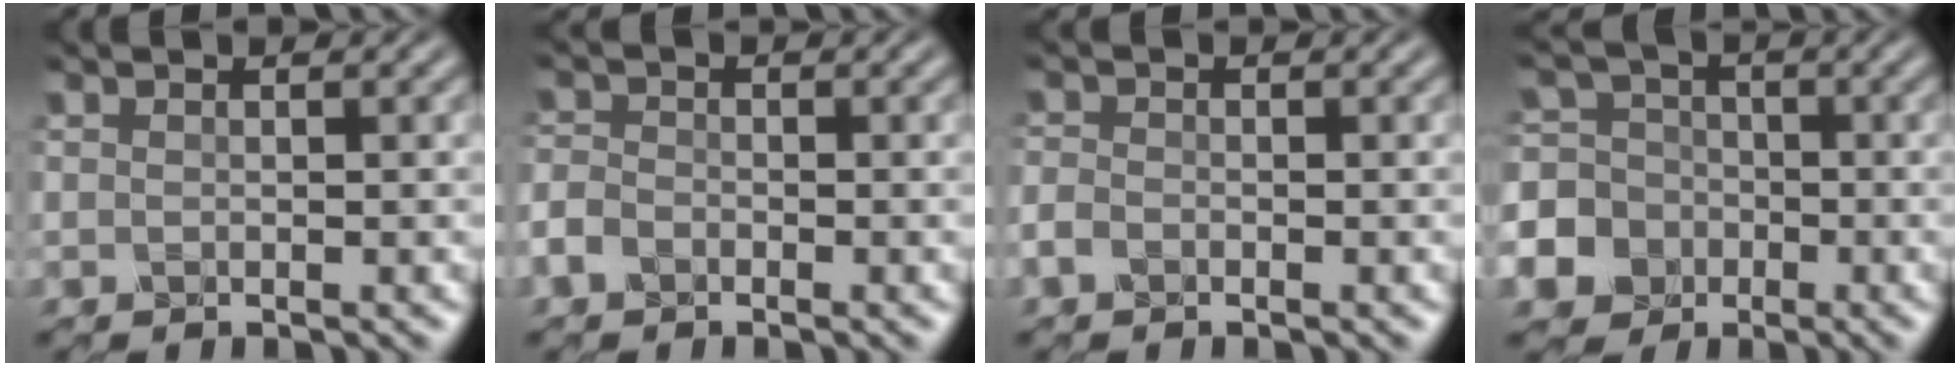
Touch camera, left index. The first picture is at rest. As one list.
[{"total": 1.9, "force": [-1.2, 1.3, 0.8], "torque": [-0.016, 0.002, -0.032]}, {"total": 1.3, "force": [-0.8, 0.7, 0.7], "torque": [-0.014, 0.000, -0.021]}, {"total": 11.0, "force": [-4.6, 9.7, 2.5], "torque": [-0.083, -0.024, -0.106]}]